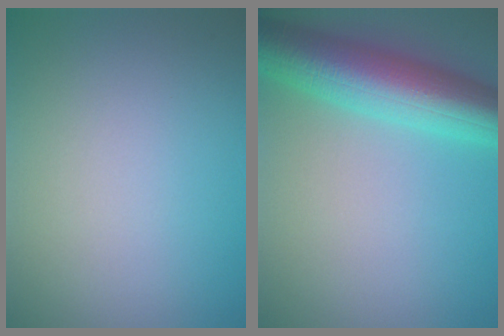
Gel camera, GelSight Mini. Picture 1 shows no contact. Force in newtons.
{"total": 9.0, "press": 9.0, "slide": 0.2}